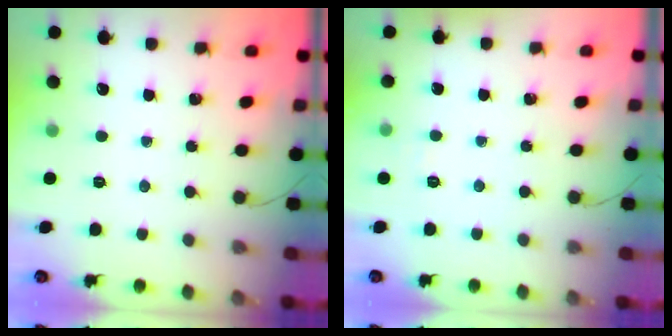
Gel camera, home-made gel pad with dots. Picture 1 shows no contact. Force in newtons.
{"total": 3.3, "press": 3.1, "slide": 1.1}